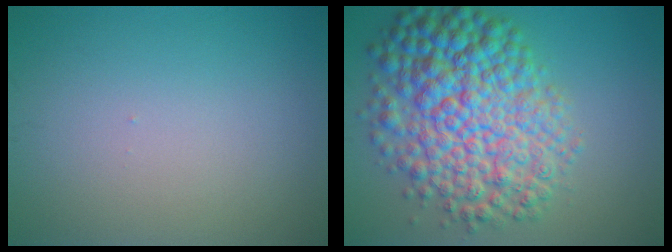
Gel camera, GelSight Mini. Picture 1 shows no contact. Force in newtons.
{"total": 10.8, "press": 10.8, "slide": 0.2}